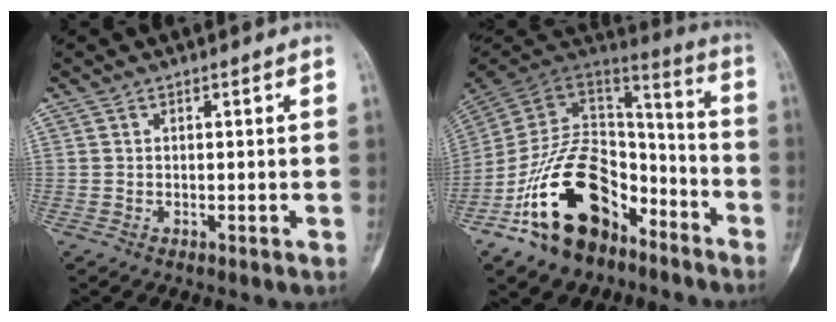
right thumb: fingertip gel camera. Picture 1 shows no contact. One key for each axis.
{"total": 24.8, "fx": -13.0, "fy": 15.0, "fz": 14.8, "tx": -0.249, "ty": 0.094, "tz": -0.222}